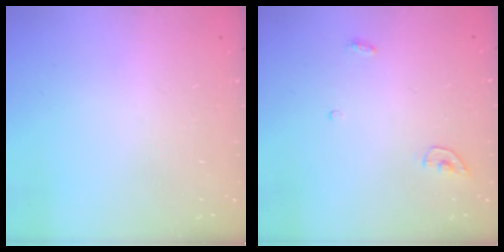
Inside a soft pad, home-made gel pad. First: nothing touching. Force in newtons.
{"total": 3.4, "press": 3.4, "slide": 0.3}